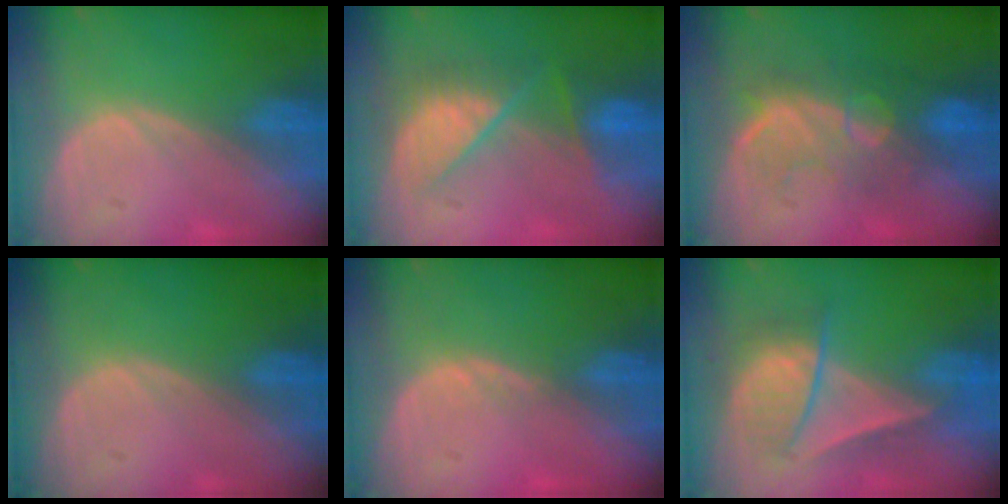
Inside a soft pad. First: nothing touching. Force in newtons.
{"total": 7.2, "press": 7.2, "slide": 0.6}
{"total": 8.8, "press": 8.4, "slide": 2.7}
{"total": 0.0}
{"total": 0.7, "press": 0.7, "slide": 0.2}
{"total": 7.1, "press": 7.0, "slide": 0.9}